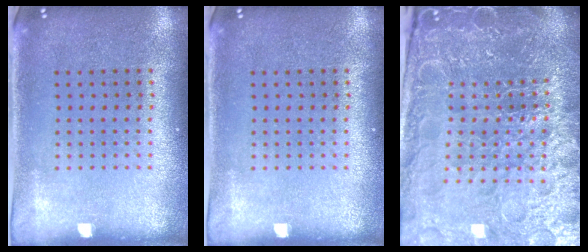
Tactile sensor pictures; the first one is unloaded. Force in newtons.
{"total": 0.0}
{"total": 6.2, "press": 5.5, "slide": 2.8}